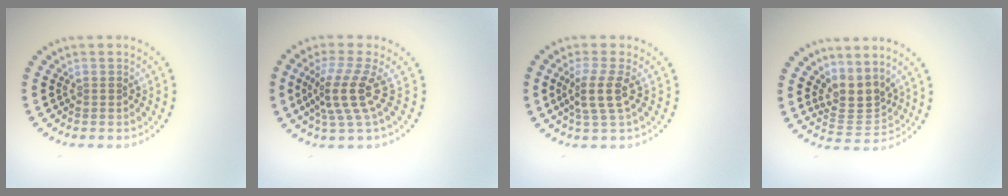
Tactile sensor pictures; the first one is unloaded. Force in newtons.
{"total": 4.0, "press": 2.8, "slide": 2.8}
{"total": 2.9, "press": 2.4, "slide": 1.7}
{"total": 3.3, "press": 2.5, "slide": 2.2}